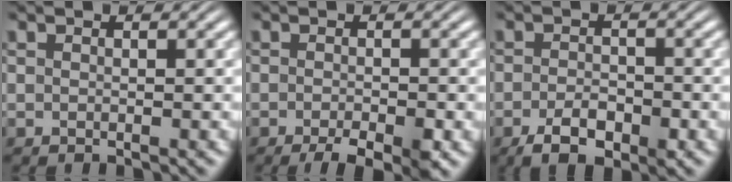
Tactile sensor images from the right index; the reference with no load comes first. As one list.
[{"total": 3.3, "force": [-2.2, 1.0, 2.3], "torque": [-0.030, -0.009, -0.036]}, {"total": 3.9, "force": [-2.3, 1.9, 2.5], "torque": [-0.037, -0.007, -0.038]}]